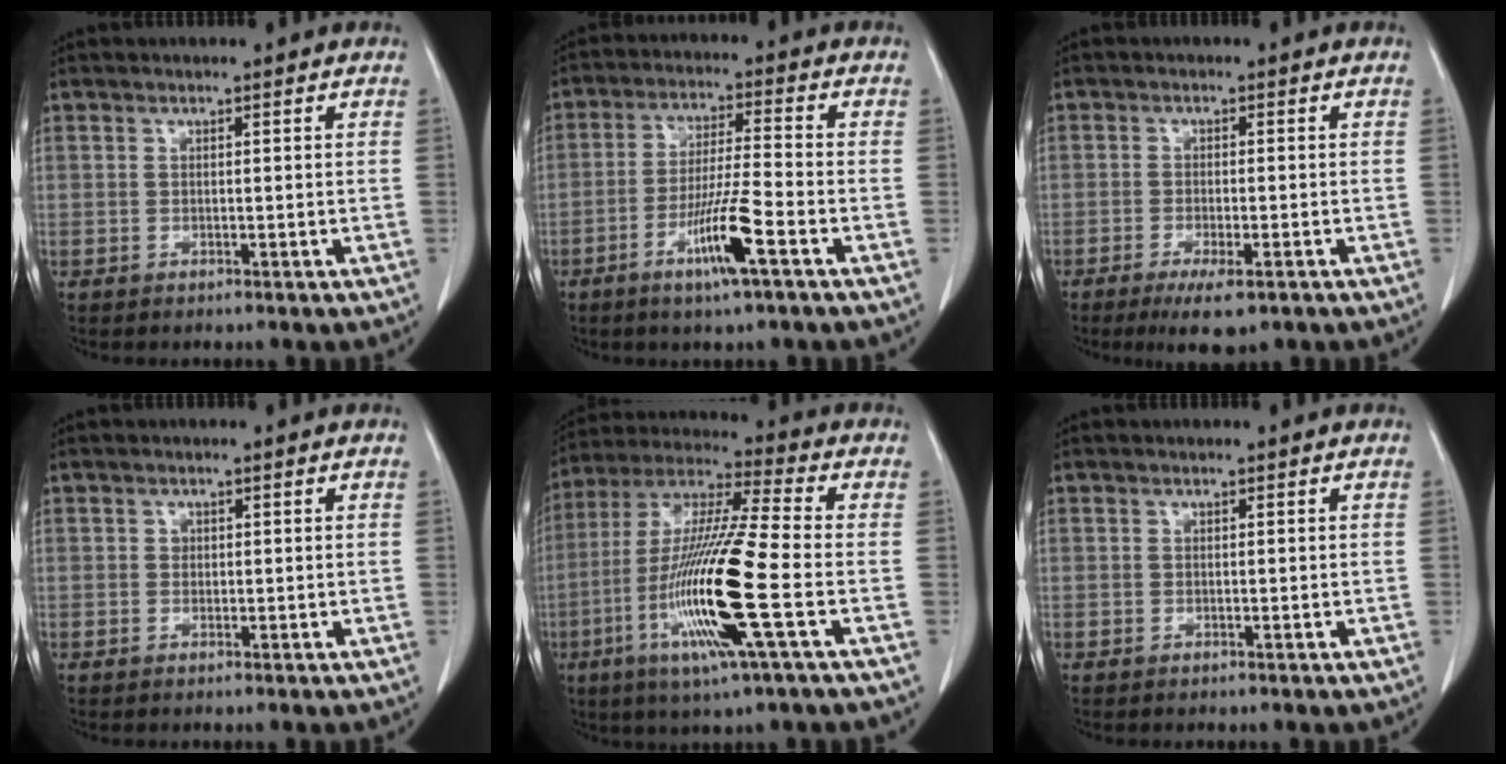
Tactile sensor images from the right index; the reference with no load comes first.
{"total": 9.0, "force": [-4.2, -0.3, 7.9], "torque": [-0.150, -0.010, -0.078]}
{"total": 5.6, "force": [-3.4, 1.2, 4.3], "torque": [-0.071, -0.013, -0.050]}
{"total": 0.7, "force": [0.2, 0.6, 0.1], "torque": [0.004, 0.004, 0.005]}
{"total": 18.8, "force": [-5.4, 0.2, 18.0], "torque": [-0.376, -0.021, -0.110]}
{"total": 0.0}